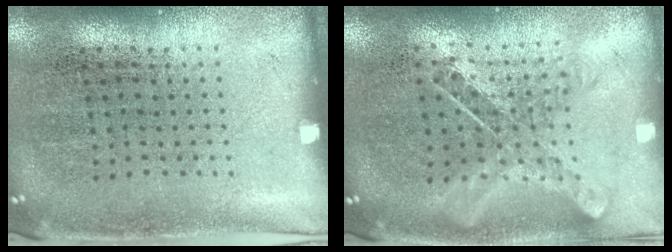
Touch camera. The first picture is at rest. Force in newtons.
{"total": 1.0, "press": 0.9, "slide": 0.1}